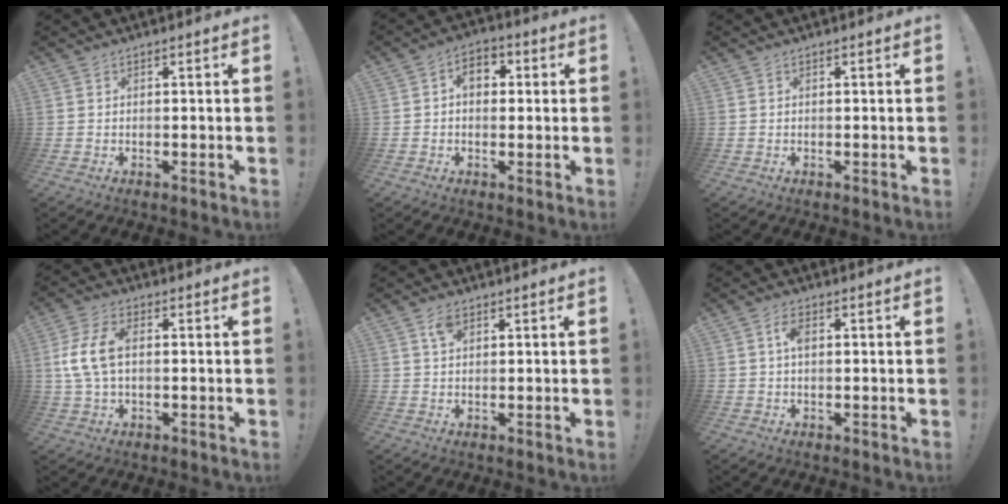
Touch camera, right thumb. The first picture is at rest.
{"total": 5.9, "force": [1.2, 4.4, 3.9], "torque": [-0.052, 0.003, 0.019]}
{"total": 0.0}
{"total": 9.3, "force": [0.9, 5.3, 7.6], "torque": [-0.150, 0.006, 0.022]}
{"total": 3.3, "force": [1.7, 1.8, 2.2], "torque": [-0.037, -0.002, 0.029]}
{"total": 3.3, "force": [0.6, 1.8, 2.7], "torque": [-0.055, 0.007, 0.009]}